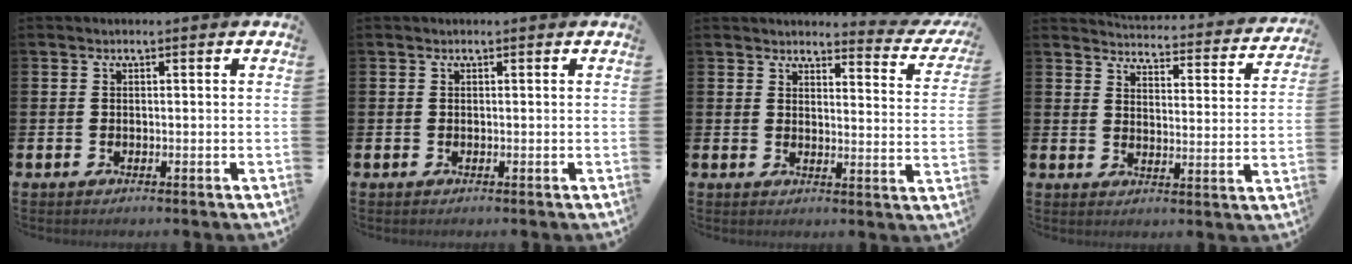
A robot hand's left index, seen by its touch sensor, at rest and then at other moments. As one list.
[{"total": 0.0}, {"total": 3.0, "force": [2.8, 0.8, 0.6], "torque": [-0.010, -0.028, 0.040]}, {"total": 3.7, "force": [3.7, 0.3, 0.5], "torque": [-0.021, -0.035, 0.056]}]